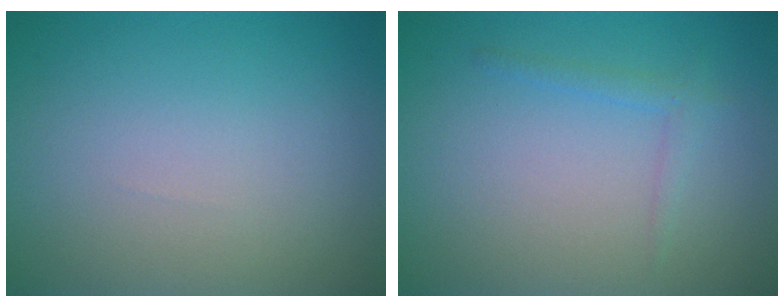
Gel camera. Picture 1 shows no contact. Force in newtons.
{"total": 1.2, "press": 1.2, "slide": 0.1}